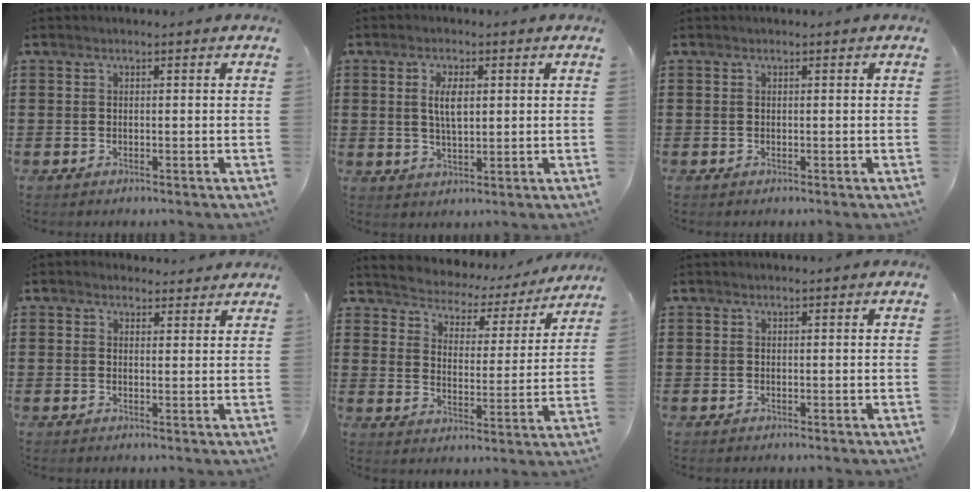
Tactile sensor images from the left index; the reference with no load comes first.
{"total": 4.2, "force": [1.1, 1.6, 3.7], "torque": [-0.070, 0.005, 0.016]}
{"total": 0.0}
{"total": 1.9, "force": [1.8, 0.7, 0.1], "torque": [-0.009, 0.002, 0.034]}
{"total": 2.9, "force": [2.8, 0.7, -0.4], "torque": [-0.017, -0.031, 0.037]}
{"total": 0.0}